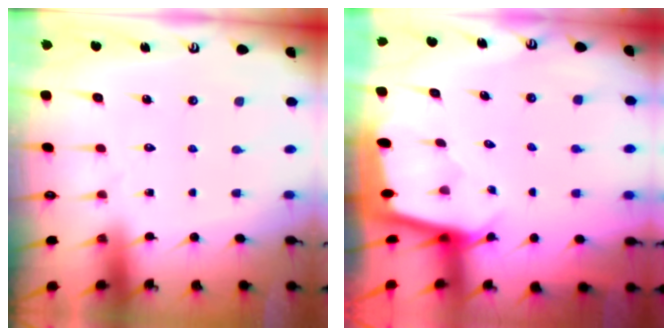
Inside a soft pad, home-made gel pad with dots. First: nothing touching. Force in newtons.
{"total": 2.1, "press": 2.1, "slide": 0.1}